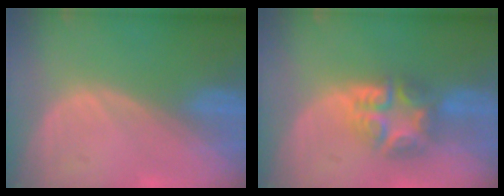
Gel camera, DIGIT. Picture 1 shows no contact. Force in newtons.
{"total": 7.9, "press": 6.7, "slide": 4.2}